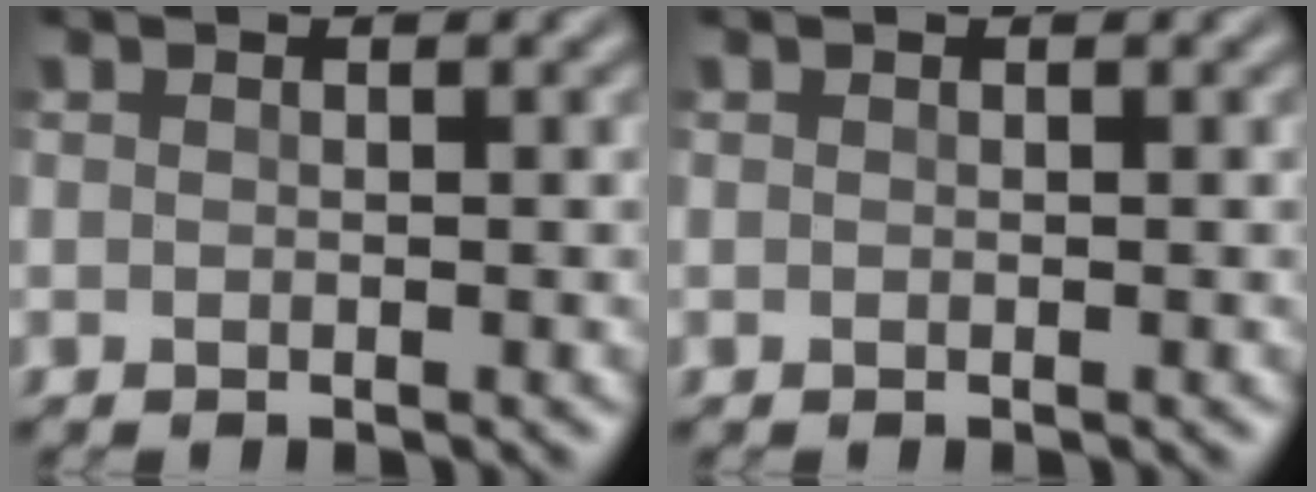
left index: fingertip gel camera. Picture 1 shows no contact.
{"total": 0.0}